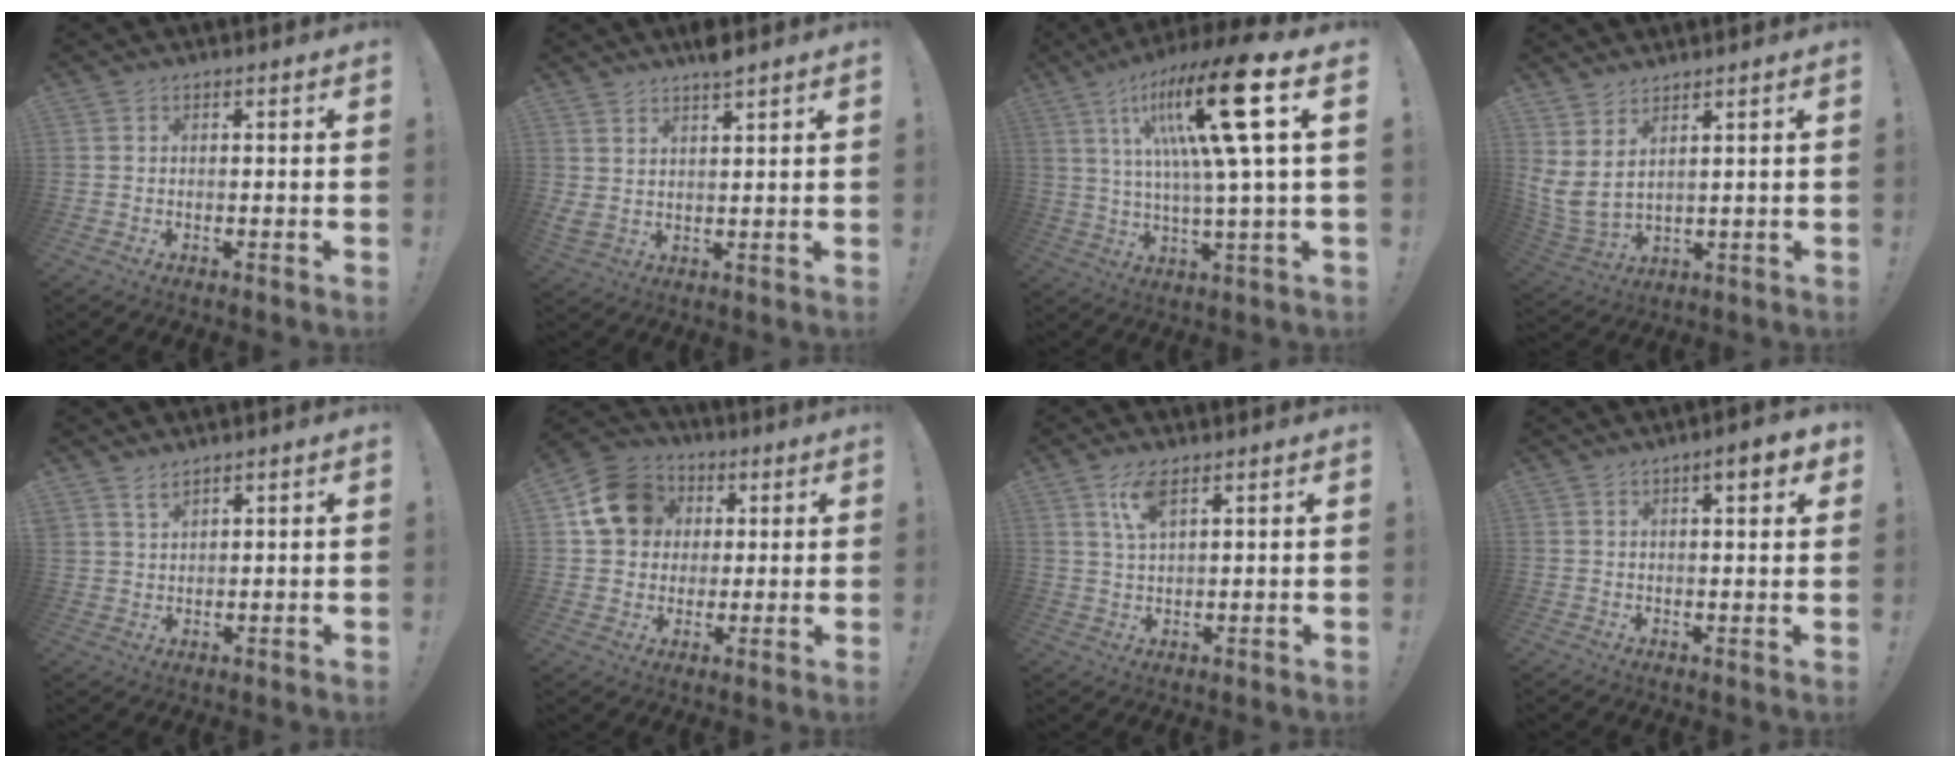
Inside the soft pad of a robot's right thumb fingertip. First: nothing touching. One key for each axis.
{"total": 4.8, "fx": 4.1, "fy": 0.6, "fz": 2.4, "tx": -0.039, "ty": -0.024, "tz": 0.072}
{"total": 21.0, "fx": 6.7, "fy": 2.0, "fz": 19.8, "tx": -0.352, "ty": -0.032, "tz": 0.085}
{"total": 5.4, "fx": 3.5, "fy": 1.4, "fz": 3.9, "tx": -0.079, "ty": -0.041, "tz": 0.067}
{"total": 2.9, "fx": 2.5, "fy": 0.8, "fz": 1.2, "tx": -0.015, "ty": -0.020, "tz": 0.046}
{"total": 14.9, "fx": 4.2, "fy": 12.6, "fz": 6.7, "tx": -0.088, "ty": -0.001, "tz": 0.088}
{"total": 6.2, "fx": 3.4, "fy": 2.1, "fz": 4.8, "tx": -0.087, "ty": -0.006, "tz": 0.058}
{"total": 5.6, "fx": 2.8, "fy": 1.3, "fz": 4.7, "tx": -0.052, "ty": -0.014, "tz": 0.038}